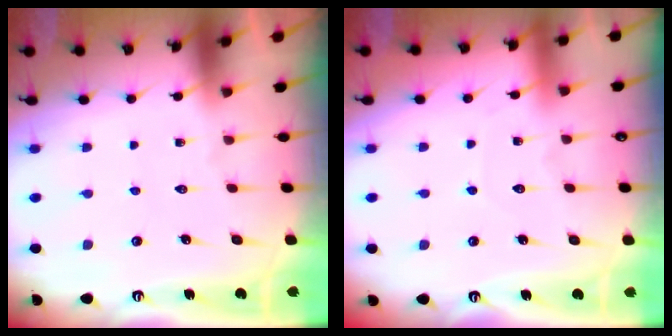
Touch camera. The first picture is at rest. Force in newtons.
{"total": 2.9, "press": 2.9, "slide": 0.3}